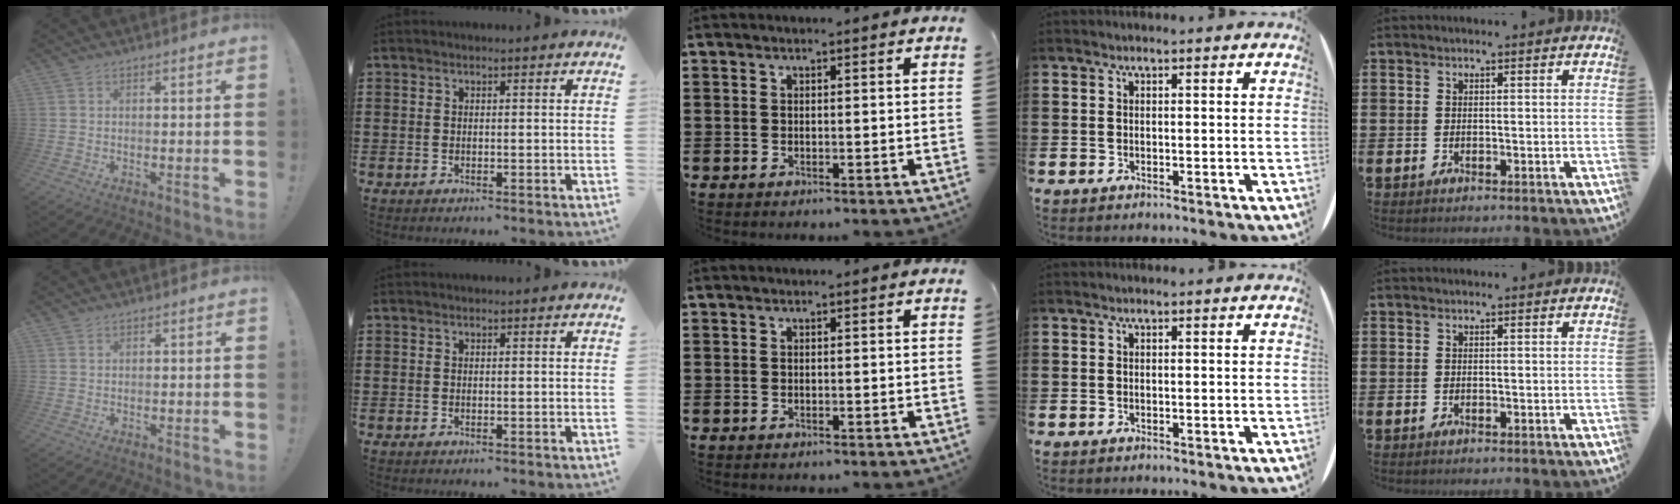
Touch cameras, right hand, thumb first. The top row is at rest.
{"thumb": {"total": 0.9, "force": [0.7, 0.5, 0.2], "torque": [0.004, -0.003, 0.013]}}